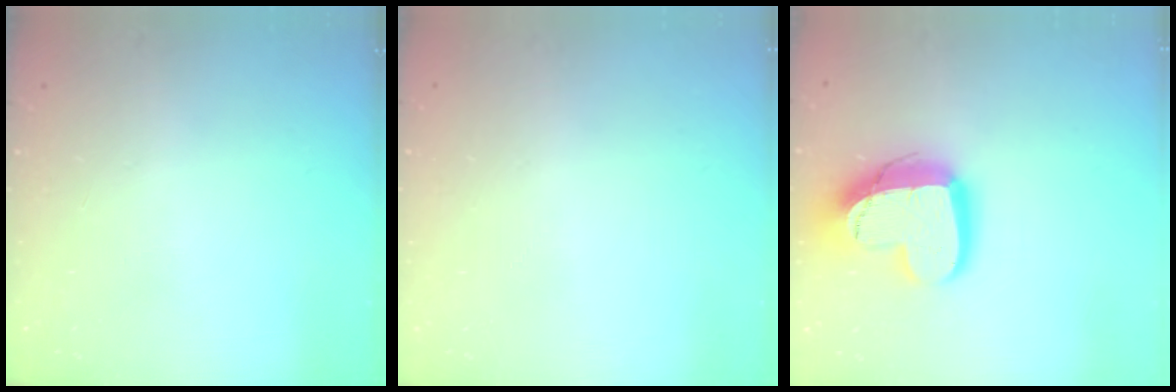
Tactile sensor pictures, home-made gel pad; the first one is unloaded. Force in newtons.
{"total": 0.0}
{"total": 16.8, "press": 16.7, "slide": 1.5}